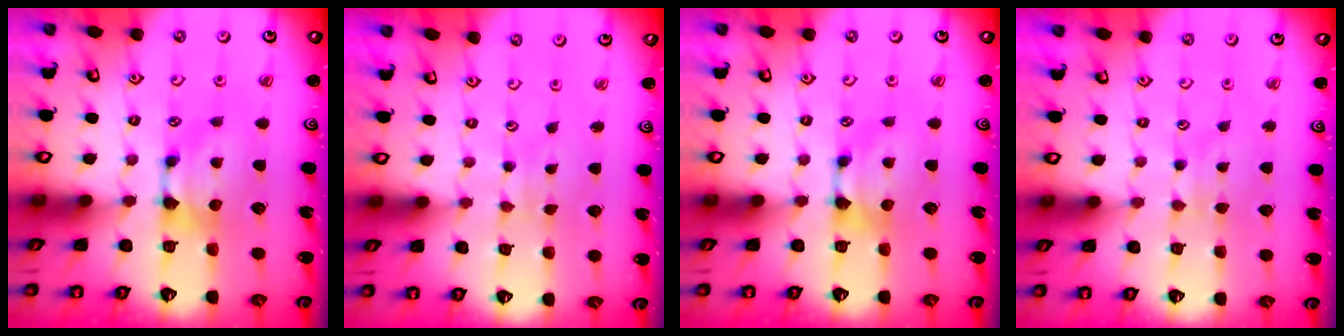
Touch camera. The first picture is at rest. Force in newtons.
{"total": 4.2, "press": 4.2, "slide": 0.1}
{"total": 0.0}
{"total": 2.7, "press": 2.7, "slide": 0.5}